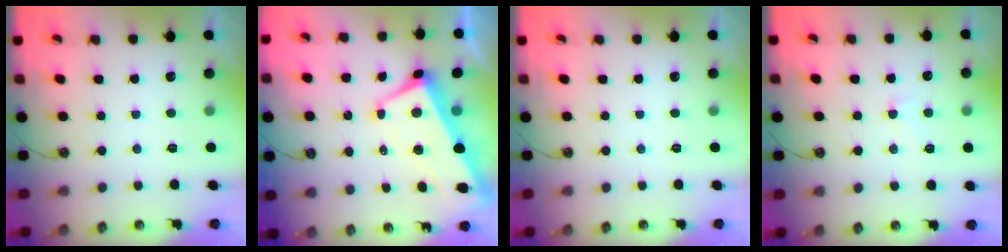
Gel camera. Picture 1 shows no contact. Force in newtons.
{"total": 1.7, "press": 1.1, "slide": 1.4}
{"total": 0.0}
{"total": 0.8, "press": 0.5, "slide": 0.7}